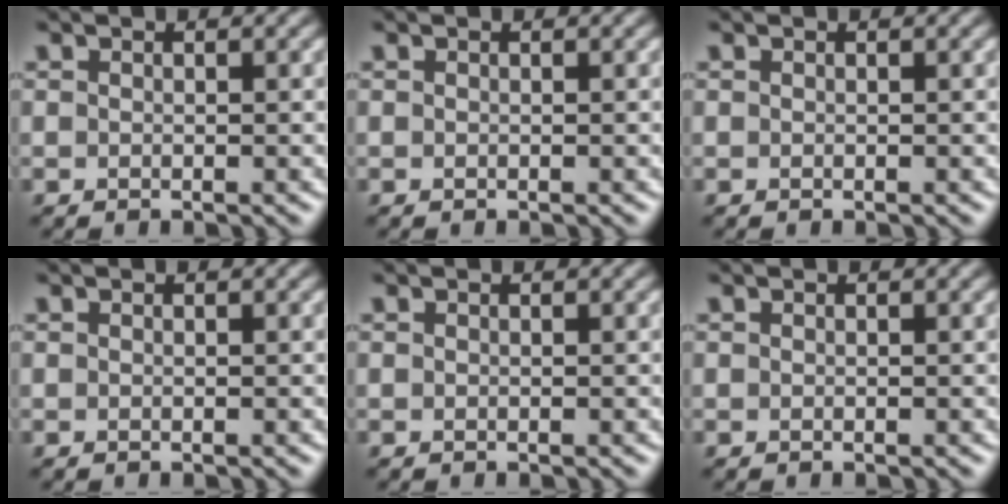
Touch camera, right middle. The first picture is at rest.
{"total": 0.0}
{"total": 0.0}
{"total": 0.0}
{"total": 0.0}
{"total": 0.0}